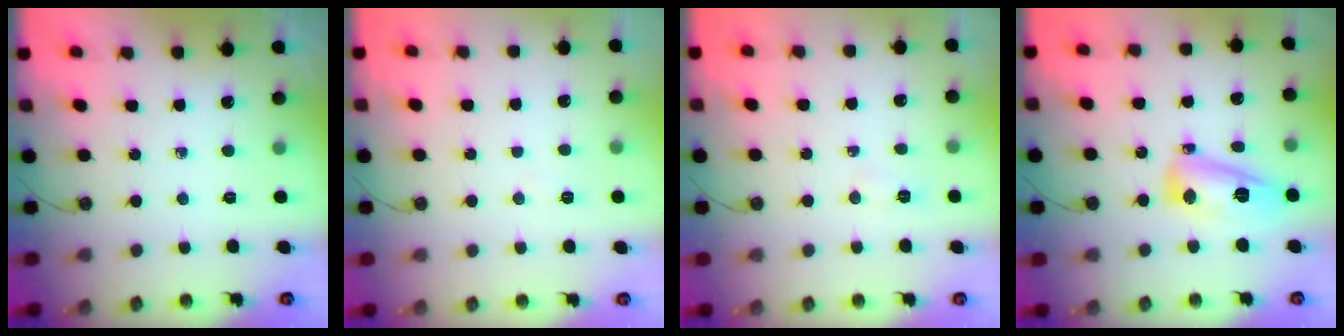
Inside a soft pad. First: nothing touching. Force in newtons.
{"total": 3.5, "press": 3.5, "slide": 0.5}
{"total": 4.9, "press": 4.7, "slide": 1.4}
{"total": 13.0, "press": 13.0, "slide": 1.1}